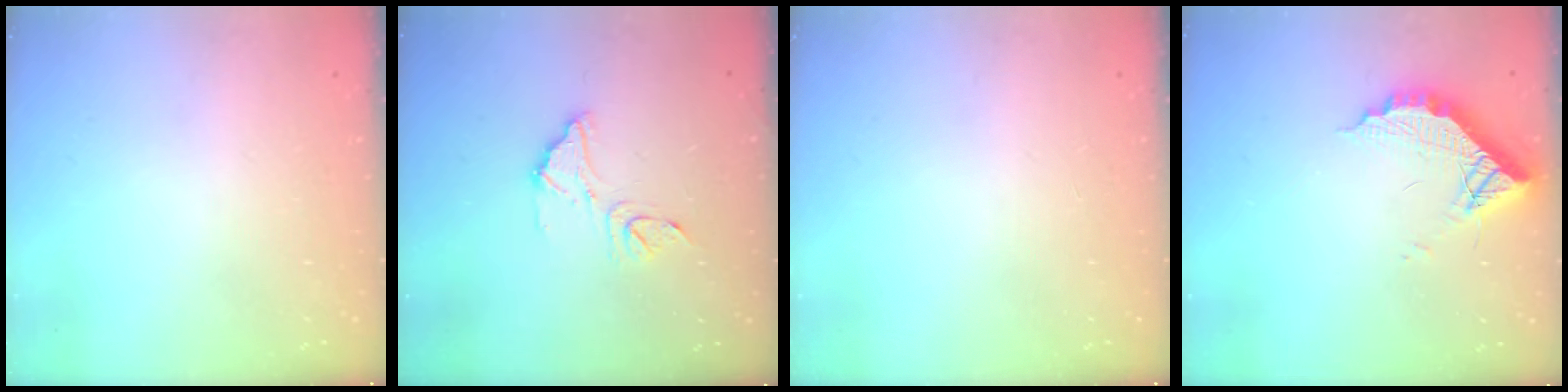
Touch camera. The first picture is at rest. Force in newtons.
{"total": 11.5, "press": 11.5, "slide": 0.9}
{"total": 0.0}
{"total": 10.4, "press": 10.4, "slide": 0.7}